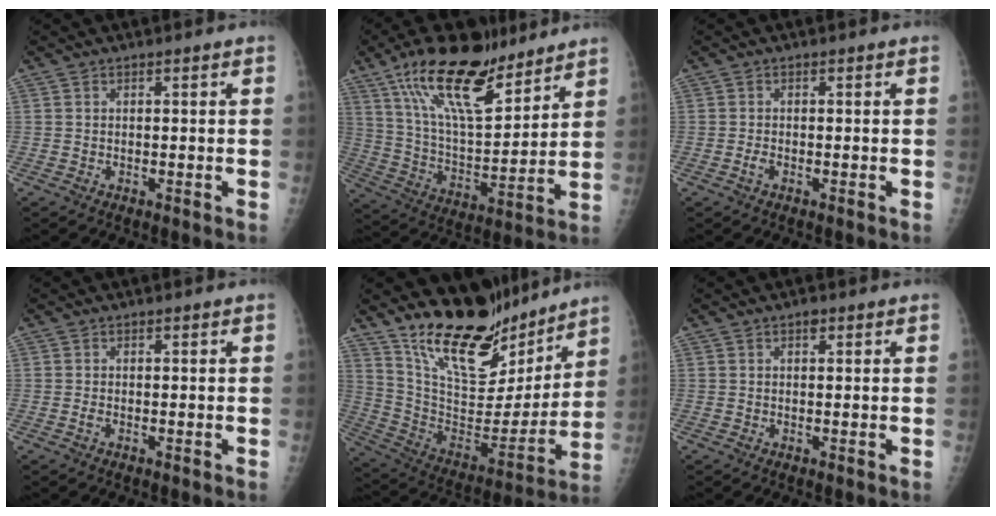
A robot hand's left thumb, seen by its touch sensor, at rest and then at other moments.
{"total": 20.7, "force": [13.9, 7.8, 13.2], "torque": [-0.193, -0.065, 0.249]}
{"total": 1.0, "force": [-0.5, 0.5, 0.7], "torque": [-0.014, -0.001, -0.012]}
{"total": 0.5, "force": [-0.2, 0.3, 0.4], "torque": [-0.008, -0.002, -0.005]}
{"total": 22.8, "force": [18.0, 9.2, 10.6], "torque": [-0.127, -0.108, 0.308]}
{"total": 1.1, "force": [0.6, 0.6, 0.6], "torque": [-0.001, -0.001, 0.006]}